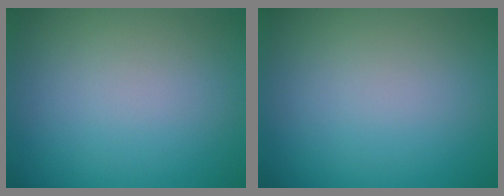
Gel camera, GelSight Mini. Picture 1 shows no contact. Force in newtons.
{"total": 0.0}